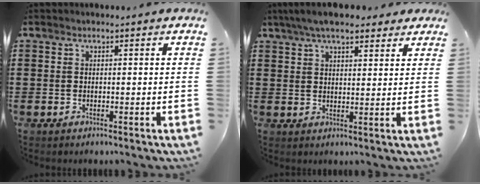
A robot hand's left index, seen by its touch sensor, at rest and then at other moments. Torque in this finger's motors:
{"motor_torque": [2.14, 0.00, 0.42, 0.21]}